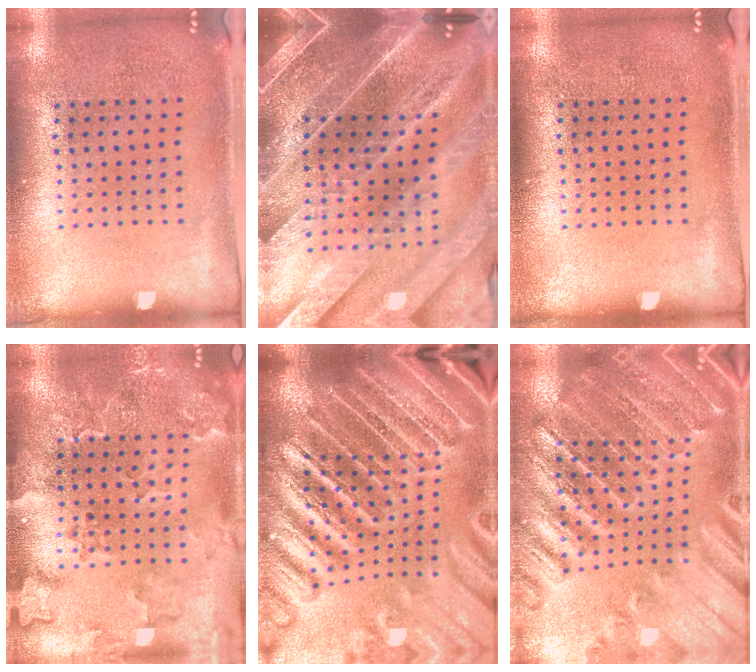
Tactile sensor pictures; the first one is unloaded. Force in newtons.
{"total": 5.4, "press": 4.6, "slide": 2.8}
{"total": 0.0}
{"total": 2.6, "press": 2.3, "slide": 1.1}
{"total": 5.2, "press": 4.6, "slide": 2.5}
{"total": 2.8, "press": 2.8, "slide": 0.4}